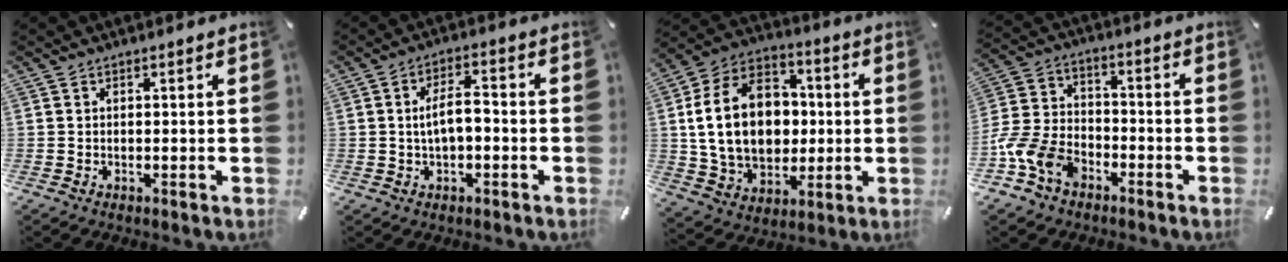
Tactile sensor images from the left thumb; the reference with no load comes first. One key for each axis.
{"total": 6.2, "fx": -0.3, "fy": 3.1, "fz": 5.3, "tx": -0.089, "ty": 0.012, "tz": -0.007}
{"total": 19.5, "fx": 0.6, "fy": 15.1, "fz": 12.3, "tx": -0.257, "ty": 0.007, "tz": 0.015}
{"total": 11.9, "fx": -6.8, "fy": 8.1, "fz": 5.4, "tx": -0.118, "ty": 0.040, "tz": -0.126}